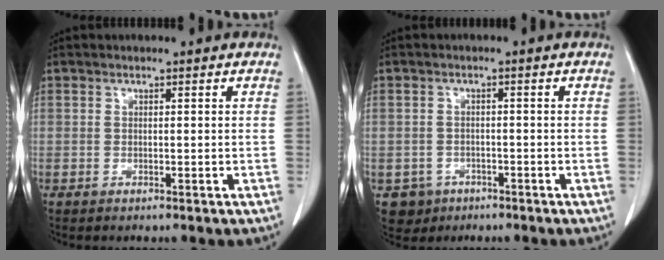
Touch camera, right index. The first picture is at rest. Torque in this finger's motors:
{"motor_torque": [-0.24, 0.01, -0.55, -0.14]}